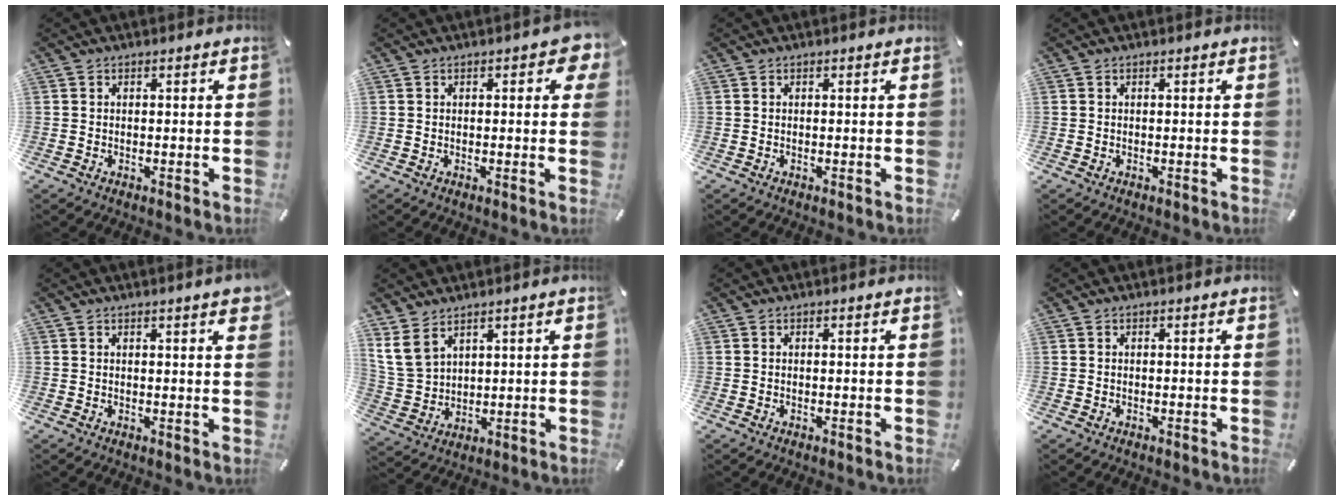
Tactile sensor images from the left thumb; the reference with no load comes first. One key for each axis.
{"total": 3.8, "fx": 0.9, "fy": 1.8, "fz": 3.2, "tx": -0.031, "ty": -0.004, "tz": 0.010}
{"total": 0.0}
{"total": 0.0}
{"total": 2.6, "fx": 1.4, "fy": 0.3, "fz": 2.2, "tx": -0.036, "ty": -0.002, "tz": 0.022}
{"total": 7.9, "fx": 5.1, "fy": 5.1, "fz": 3.3, "tx": -0.096, "ty": -0.016, "tz": 0.096}
{"total": 0.0}
{"total": 0.0}